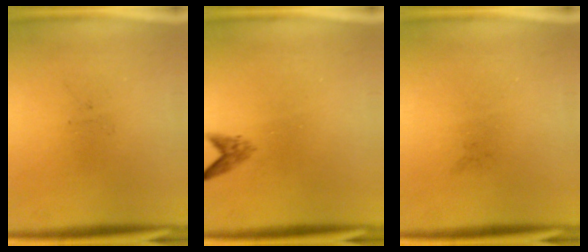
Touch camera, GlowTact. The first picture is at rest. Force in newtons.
{"total": 1.3}
{"total": 0.0}